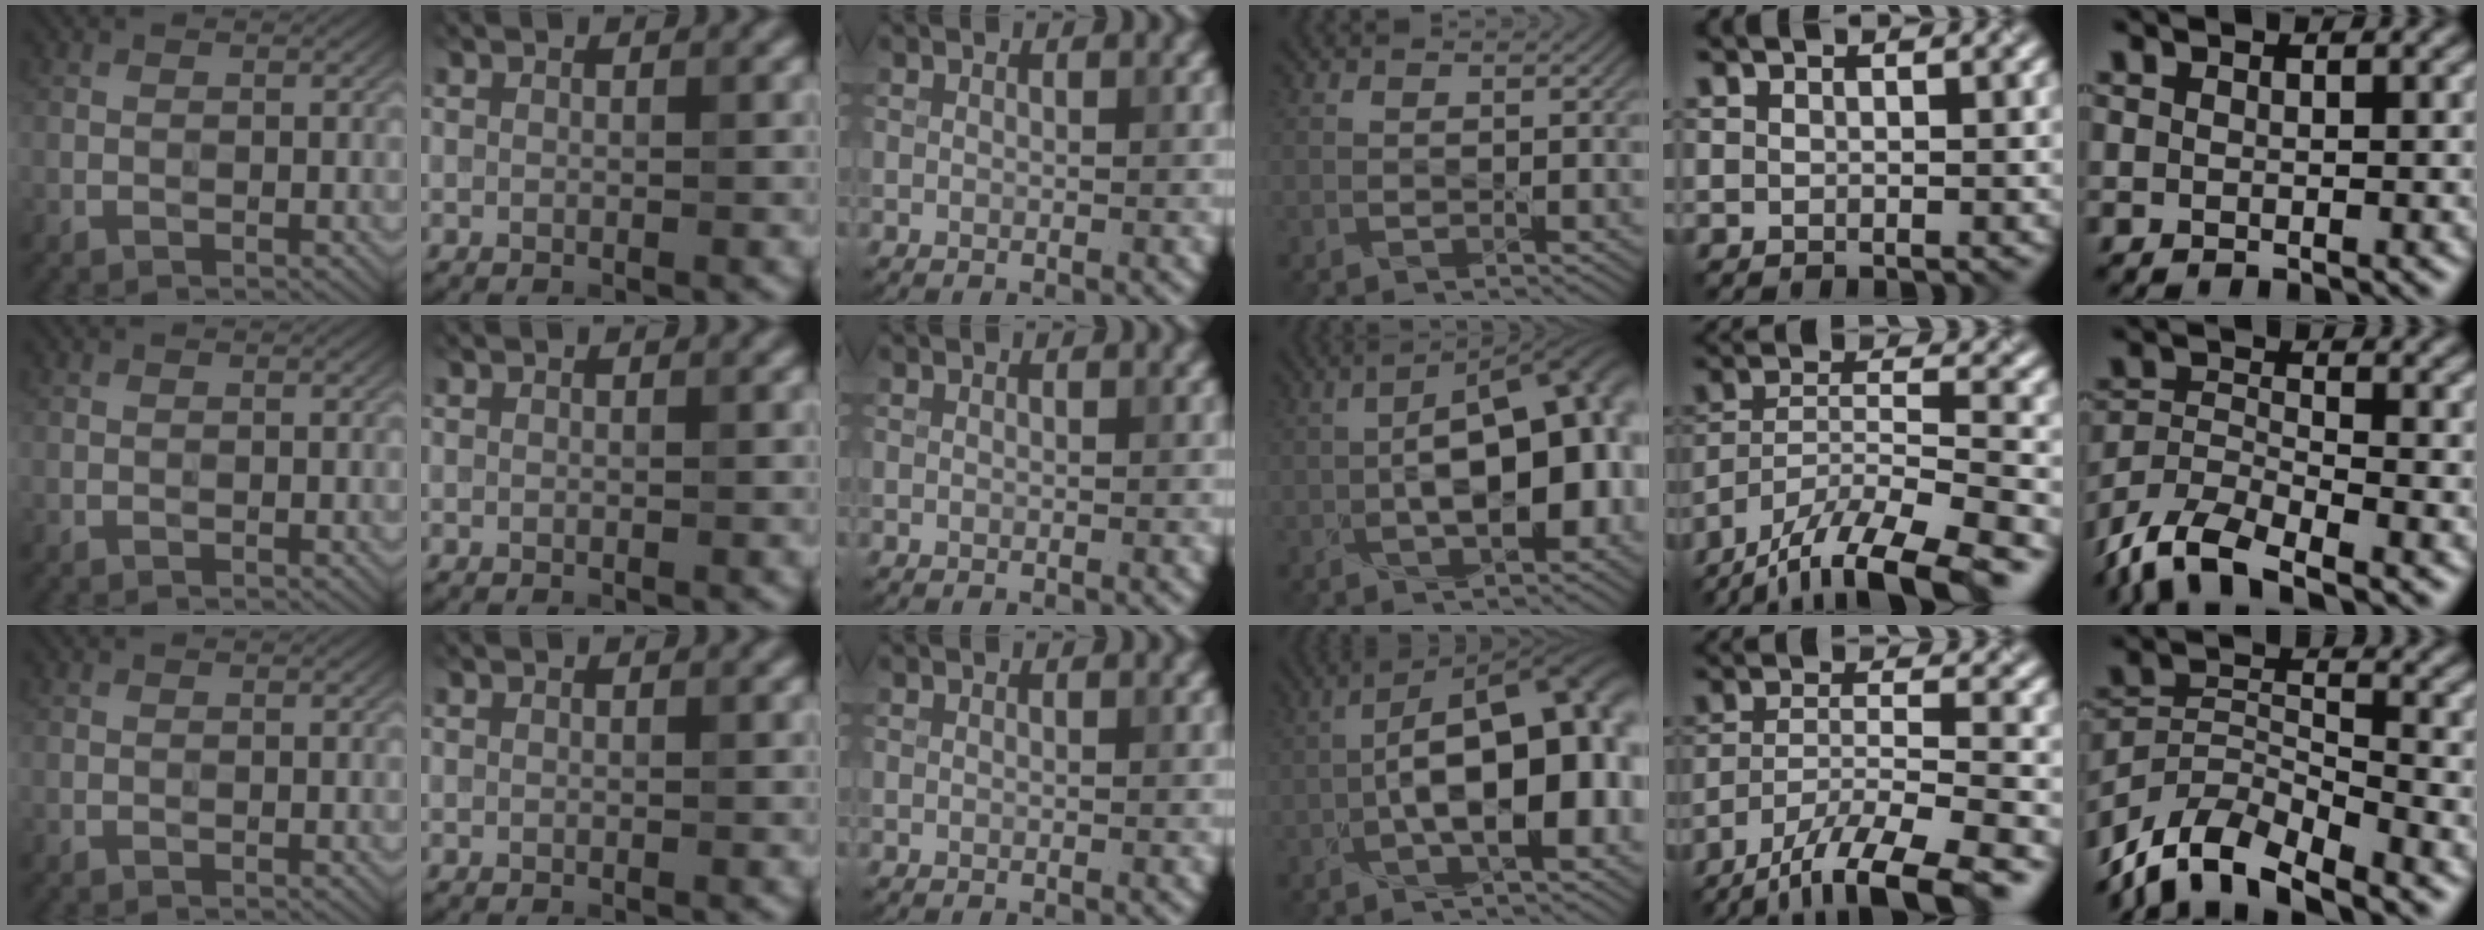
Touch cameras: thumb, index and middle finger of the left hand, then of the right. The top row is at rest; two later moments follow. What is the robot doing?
{"motion": "dispense", "object": "glue bottle"}